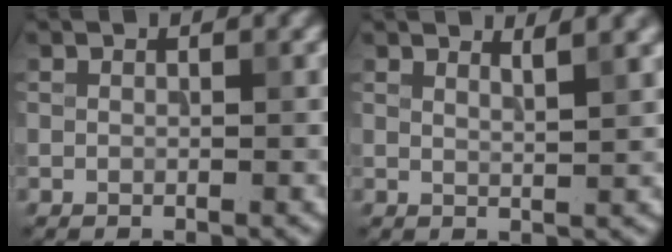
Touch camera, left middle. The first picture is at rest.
{"total": 2.4, "force": [1.8, 0.6, 1.5], "torque": [-0.004, 0.005, 0.019]}